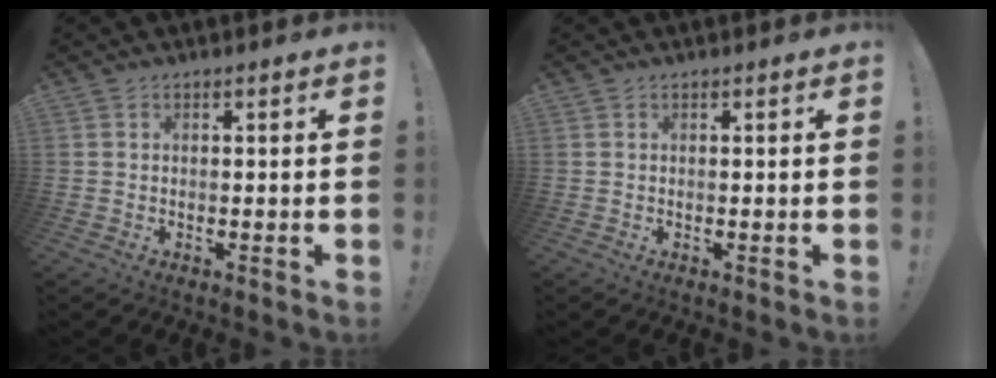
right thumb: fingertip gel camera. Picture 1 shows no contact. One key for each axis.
{"total": 0.0}